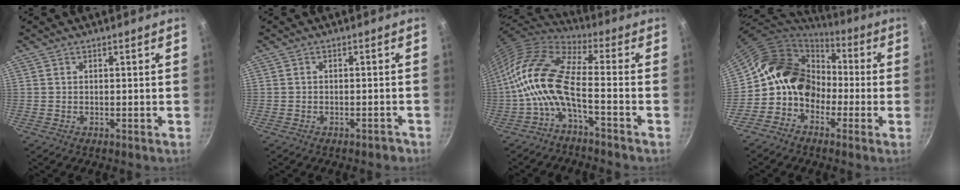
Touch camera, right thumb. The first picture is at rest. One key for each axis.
{"total": 1.5, "fx": -1.2, "fy": 0.7, "fz": 0.6, "tx": -0.001, "ty": 0.022, "tz": -0.004}
{"total": 14.4, "fx": -3.6, "fy": 5.5, "fz": 12.7, "tx": -0.267, "ty": 0.040, "tz": -0.082}
{"total": 14.0, "fx": -1.1, "fy": 11.7, "fz": 7.6, "tx": -0.087, "ty": 0.044, "tz": -0.037}